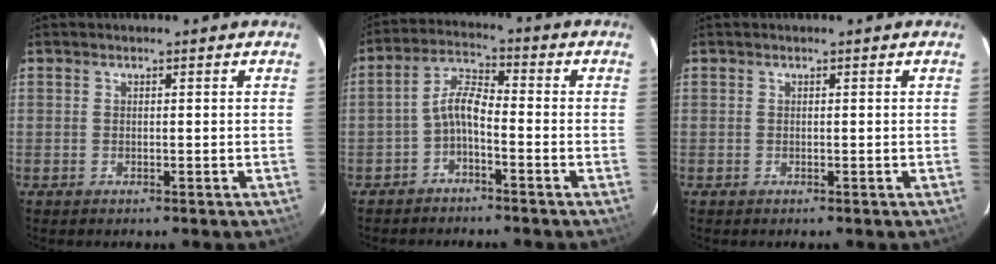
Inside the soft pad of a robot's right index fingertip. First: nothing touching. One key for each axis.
{"total": 4.8, "fx": -2.6, "fy": 1.5, "fz": 3.7, "tx": -0.088, "ty": 0.018, "tz": -0.052}
{"total": 0.0}